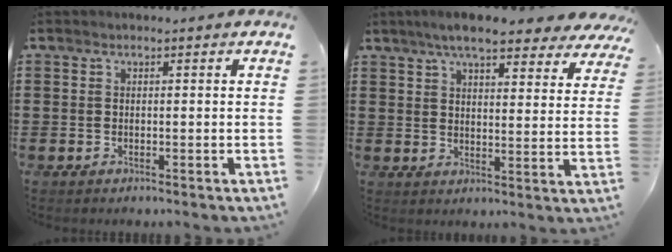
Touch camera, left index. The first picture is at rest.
{"total": 7.7, "force": [6.6, 0.8, 3.8], "torque": [-0.085, -0.019, 0.117]}